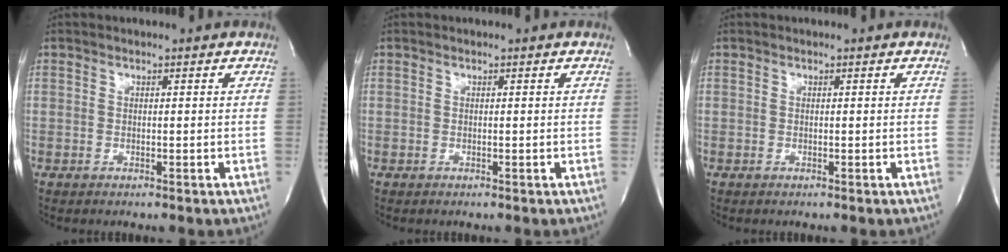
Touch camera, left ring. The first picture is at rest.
{"total": 0.0}
{"total": 0.0}